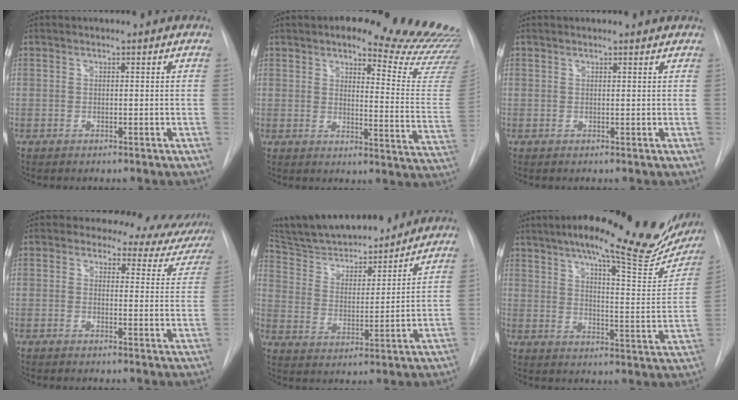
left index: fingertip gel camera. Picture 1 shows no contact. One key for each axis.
{"total": 20.0, "fx": 18.4, "fy": 2.4, "fz": 7.5, "tx": -0.073, "ty": -0.116, "tz": 0.196}
{"total": 1.6, "fx": 1.5, "fy": 0.4, "fz": 0.4, "tx": -0.014, "ty": 0.009, "tz": 0.014}
{"total": 12.7, "fx": 11.5, "fy": 4.7, "fz": 2.6, "tx": 0.004, "ty": -0.034, "tz": 0.097}
{"total": 18.8, "fx": 17.2, "fy": 3.6, "fz": 6.9, "tx": -0.112, "ty": 0.006, "tz": 0.278}
{"total": 25.5, "fx": 20.4, "fy": 4.9, "fz": 14.6, "tx": -0.206, "ty": -0.026, "tz": 0.254}